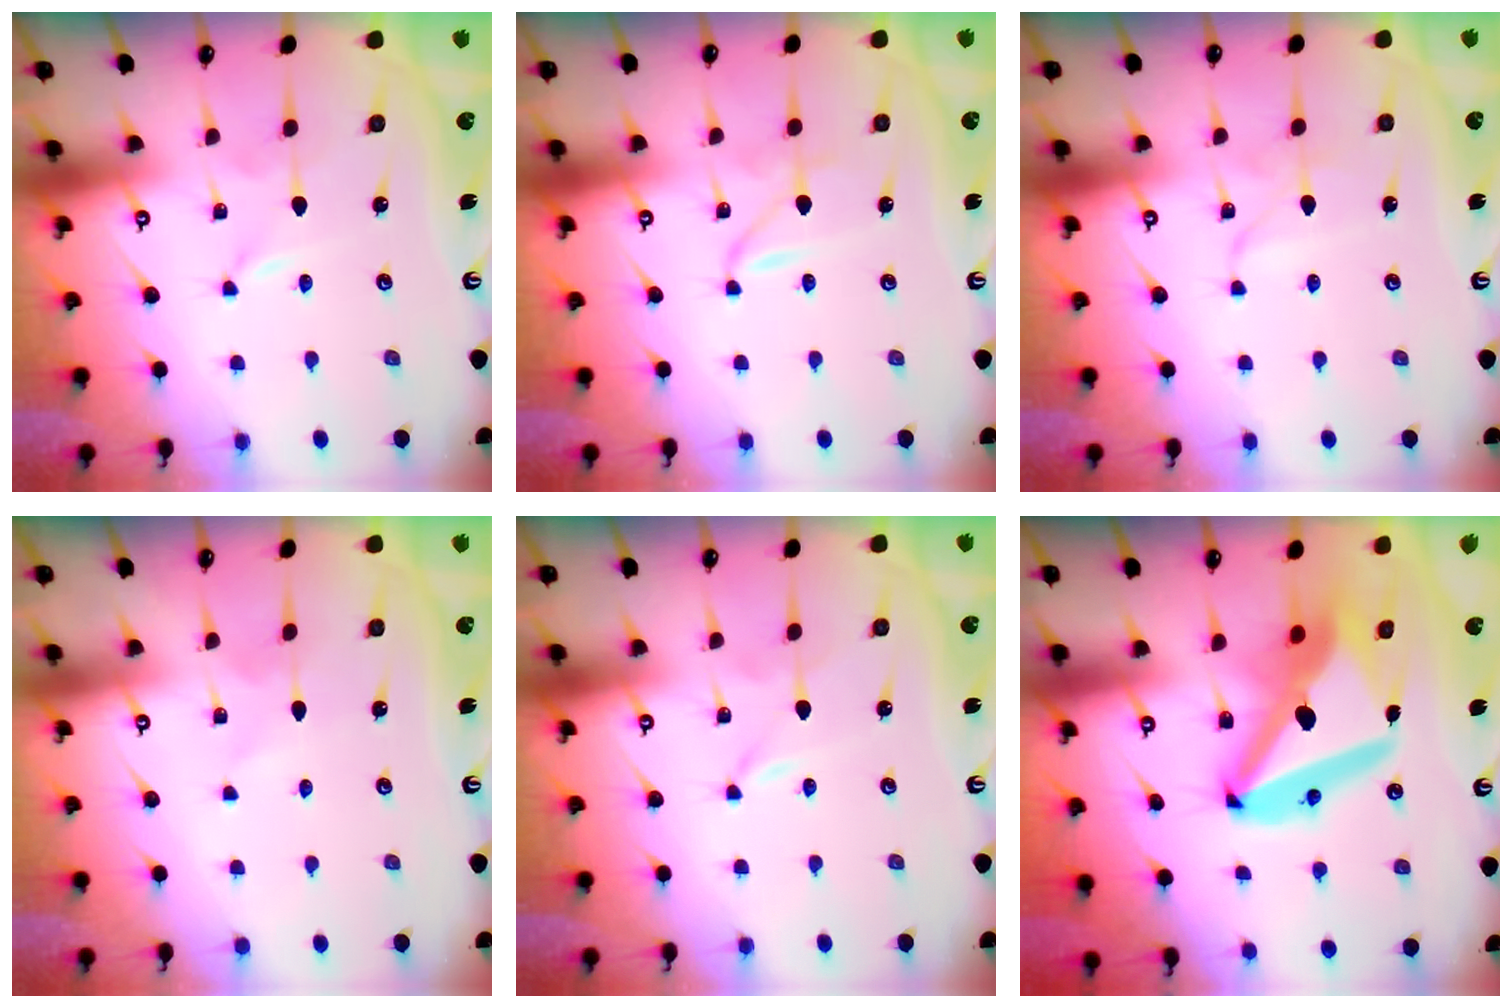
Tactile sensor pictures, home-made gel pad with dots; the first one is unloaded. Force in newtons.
{"total": 1.4, "press": 1.4, "slide": 0.2}
{"total": 2.1, "press": 2.1, "slide": 0.1}
{"total": 2.9, "press": 2.8, "slide": 0.4}
{"total": 0.0}
{"total": 18.0, "press": 17.9, "slide": 1.9}